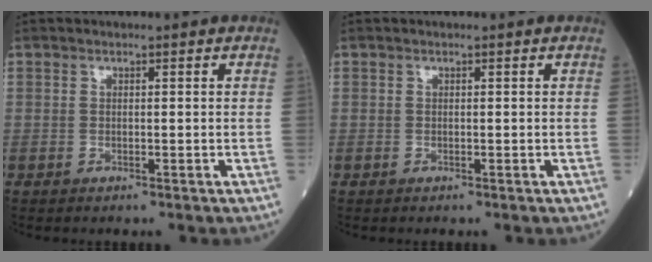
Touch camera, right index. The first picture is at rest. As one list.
[{"total": 0.0}]